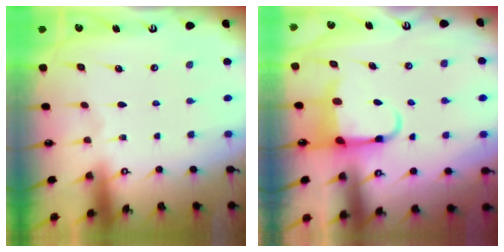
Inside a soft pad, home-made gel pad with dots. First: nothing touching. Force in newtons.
{"total": 5.1, "press": 5.0, "slide": 1.1}